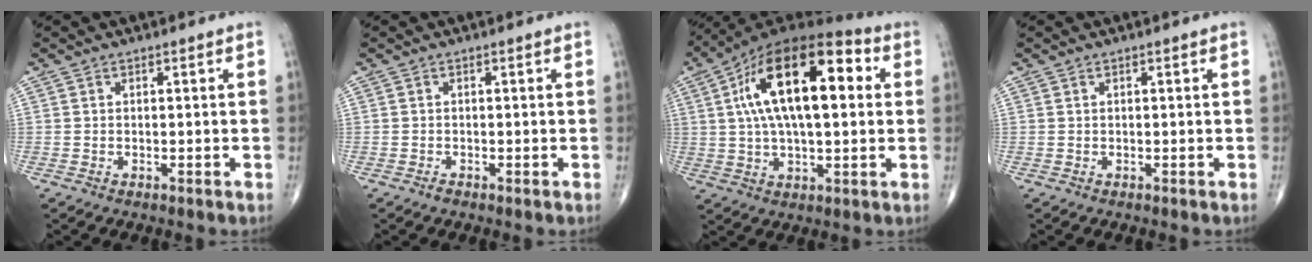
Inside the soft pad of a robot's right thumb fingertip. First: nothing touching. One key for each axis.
{"total": 0.6, "fx": -0.4, "fy": 0.2, "fz": 0.3, "tx": -0.004, "ty": 0.000, "tz": -0.010}
{"total": 22.3, "fx": 4.9, "fy": 10.1, "fz": 19.3, "tx": -0.325, "ty": 0.021, "tz": 0.070}
{"total": 0.0}